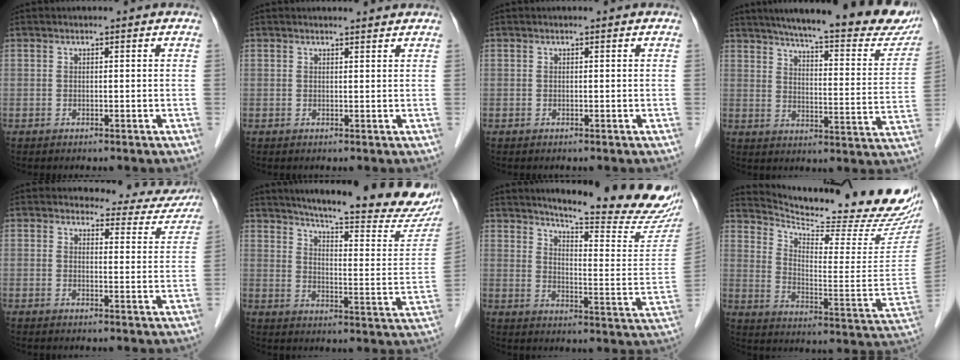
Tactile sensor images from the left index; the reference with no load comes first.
{"total": 2.4, "force": [2.4, 0.0, 0.3], "torque": [-0.010, 0.002, 0.028]}
{"total": 0.0}
{"total": 26.2, "force": [22.3, 3.5, 13.2], "torque": [-0.189, -0.050, 0.274]}
{"total": 8.5, "force": [8.0, 2.5, 0.7], "torque": [0.009, -0.022, 0.074]}
{"total": 25.3, "force": [22.0, 2.2, 12.3], "torque": [-0.177, -0.072, 0.272]}
{"total": 22.7, "force": [20.6, 1.4, 9.5], "torque": [-0.132, -0.098, 0.252]}
{"total": 23.9, "force": [22.0, 1.5, 9.1], "torque": [-0.150, -0.099, 0.294]}